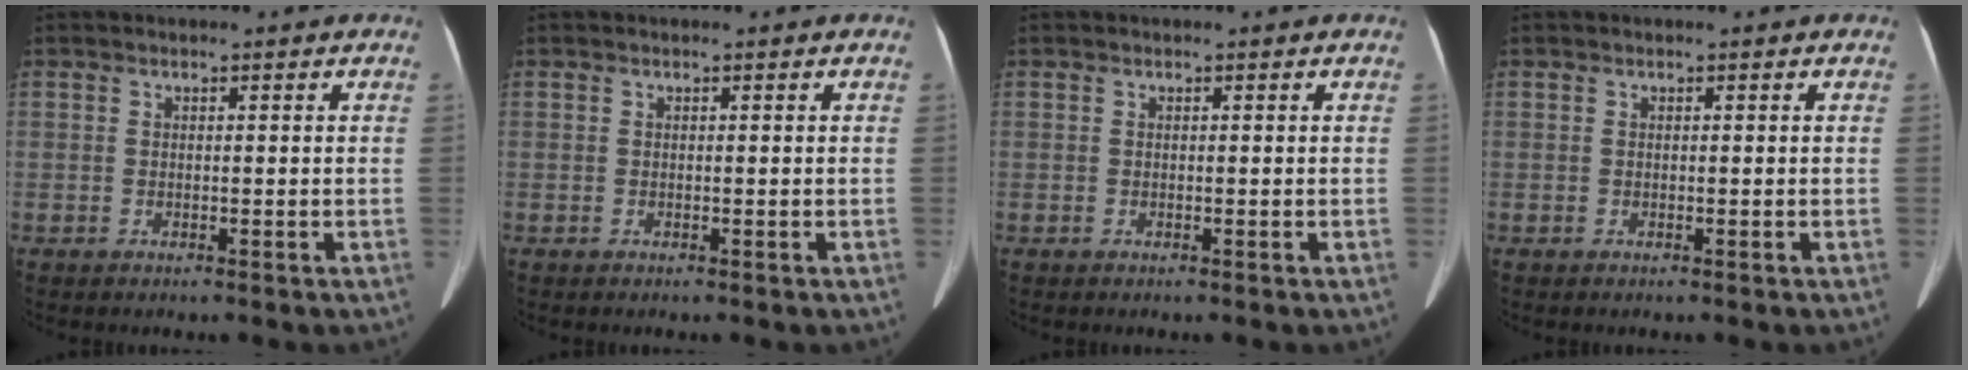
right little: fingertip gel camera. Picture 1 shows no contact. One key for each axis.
{"total": 0.0}
{"total": 0.0}
{"total": 0.0}